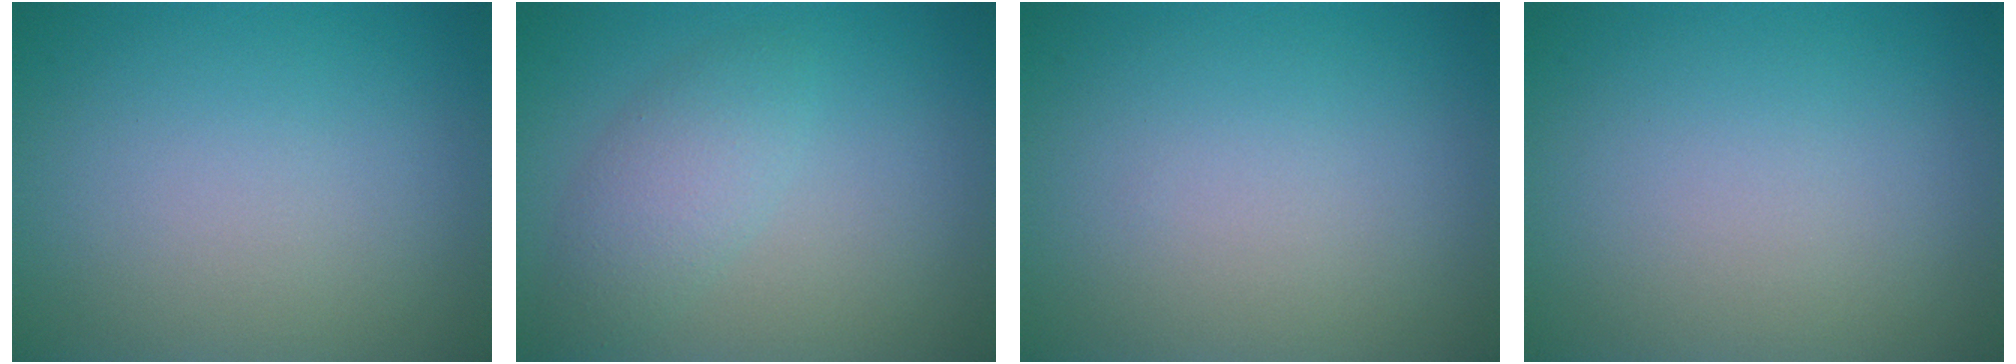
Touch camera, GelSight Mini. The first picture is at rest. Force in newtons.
{"total": 2.9, "press": 2.9, "slide": 0.2}
{"total": 0.0}
{"total": 0.0}